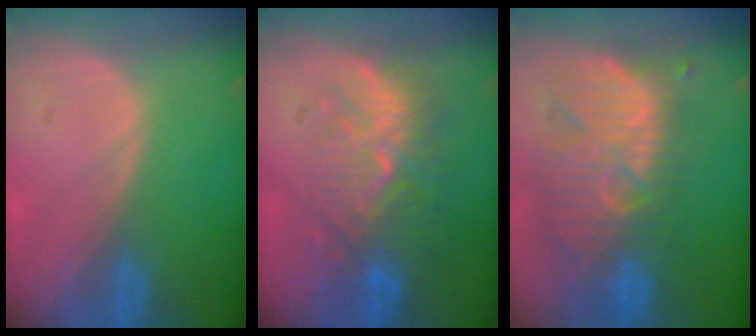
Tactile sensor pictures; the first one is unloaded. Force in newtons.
{"total": 10.0, "press": 9.3, "slide": 3.6}
{"total": 11.8, "press": 10.9, "slide": 4.4}